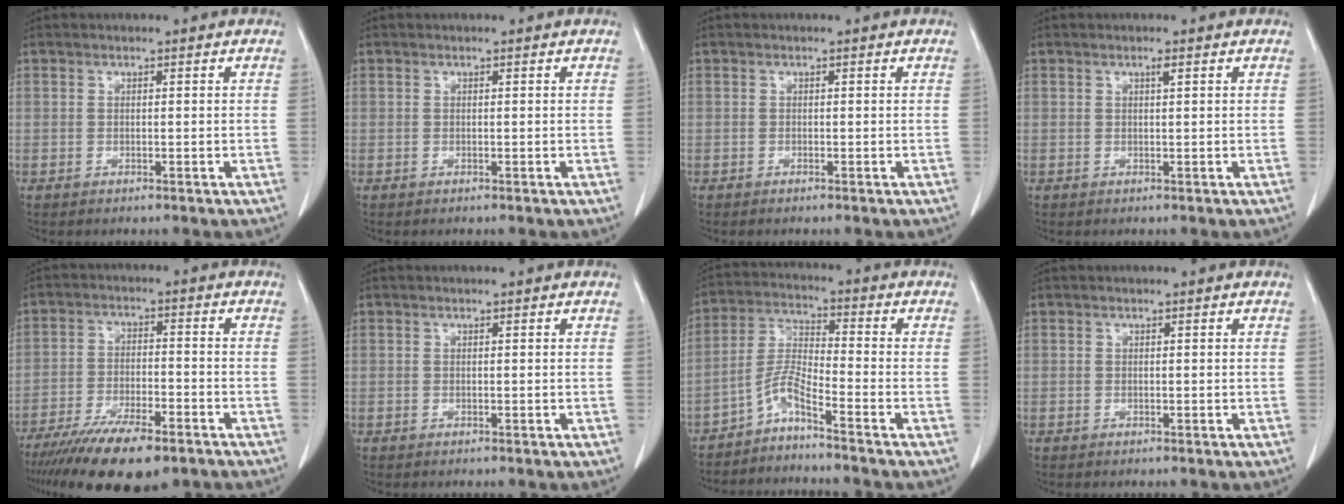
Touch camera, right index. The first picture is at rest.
{"total": 0.0}
{"total": 0.0}
{"total": 0.7, "force": [0.4, 0.0, 0.6], "torque": [-0.012, 0.001, 0.007]}
{"total": 13.8, "force": [-10.1, 3.4, 8.8], "torque": [-0.155, -0.027, -0.166]}
{"total": 0.0}
{"total": 5.2, "force": [-4.2, -0.8, 2.9], "torque": [-0.067, -0.005, -0.087]}
{"total": 0.0}